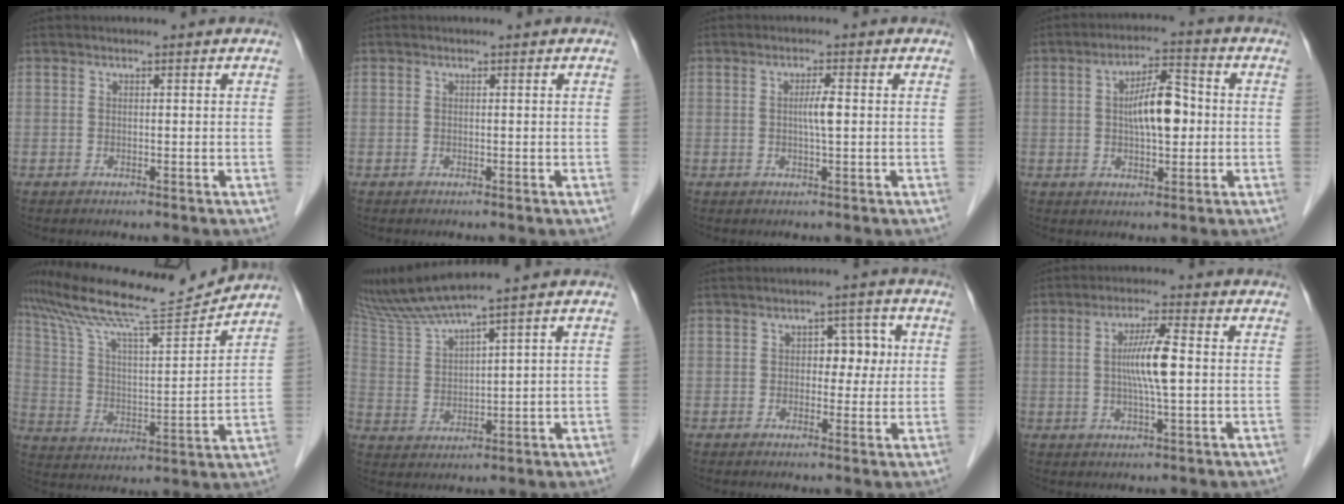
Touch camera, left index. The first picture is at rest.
{"total": 0.0}
{"total": 2.5, "force": [0.0, 0.0, 2.5], "torque": [-0.045, 0.000, 0.000]}
{"total": 7.8, "force": [0.2, 2.5, 7.3], "torque": [-0.131, 0.016, 0.001]}
{"total": 17.4, "force": [15.8, 0.1, 7.3], "torque": [-0.141, 0.002, 0.264]}
{"total": 7.0, "force": [6.2, -1.9, 2.6], "torque": [-0.068, -0.003, 0.136]}
{"total": 4.6, "force": [0.4, 2.9, 3.6], "torque": [-0.044, 0.022, 0.007]}
{"total": 6.5, "force": [0.2, 0.3, 6.4], "torque": [-0.124, 0.002, -0.001]}